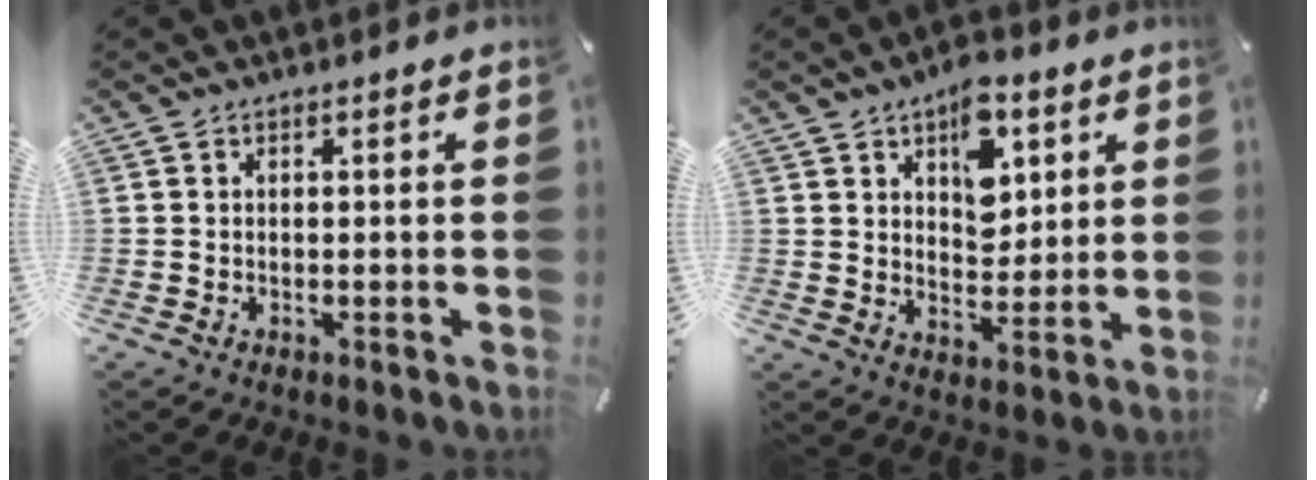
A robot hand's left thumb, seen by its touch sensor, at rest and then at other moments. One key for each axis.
{"total": 10.9, "fx": 5.4, "fy": 7.1, "fz": 6.3, "tx": -0.077, "ty": -0.019, "tz": 0.091}